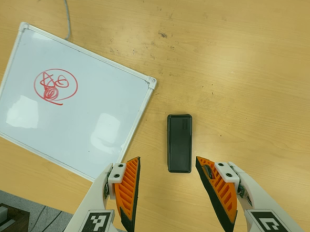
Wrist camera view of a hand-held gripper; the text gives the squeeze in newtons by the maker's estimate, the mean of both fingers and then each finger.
{"total": 0.0}